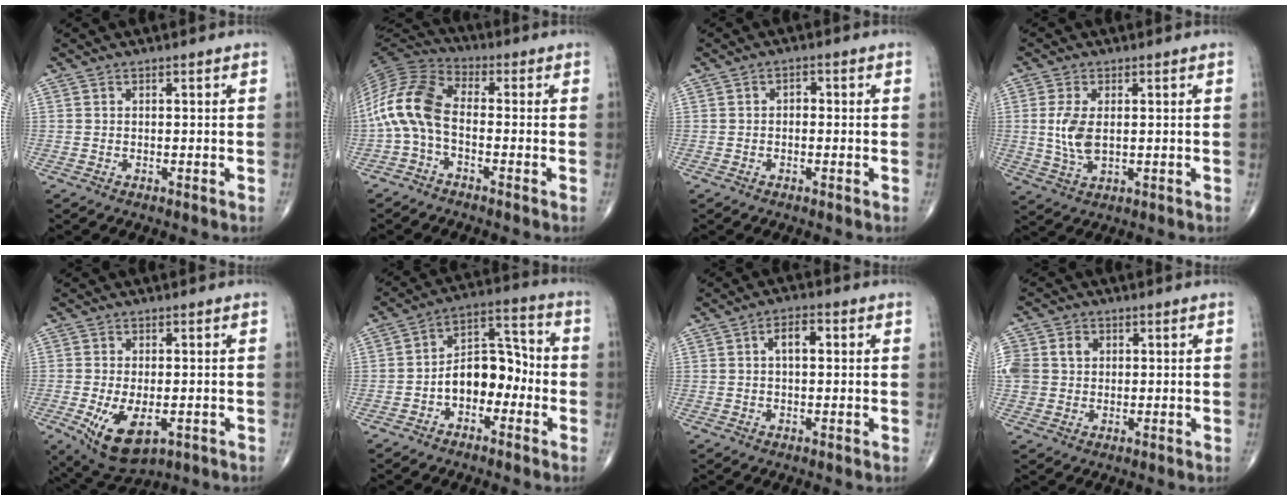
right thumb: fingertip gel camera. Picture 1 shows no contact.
{"total": 11.6, "force": [-2.0, 6.3, 9.6], "torque": [-0.198, 0.036, -0.053]}
{"total": 1.4, "force": [-0.2, 1.0, 0.9], "torque": [-0.002, 0.008, -0.009]}
{"total": 6.3, "force": [0.5, 3.3, 5.4], "torque": [-0.118, -0.007, 0.012]}
{"total": 9.7, "force": [-3.0, 5.0, 7.8], "torque": [-0.128, -0.011, -0.036]}
{"total": 10.6, "force": [-2.8, 6.9, 7.6], "torque": [-0.090, 0.048, -0.059]}
{"total": 4.2, "force": [0.9, 2.1, 3.6], "torque": [-0.051, 0.011, 0.011]}
{"total": 11.2, "force": [2.1, 9.7, 5.3], "torque": [-0.141, 0.021, 0.044]}